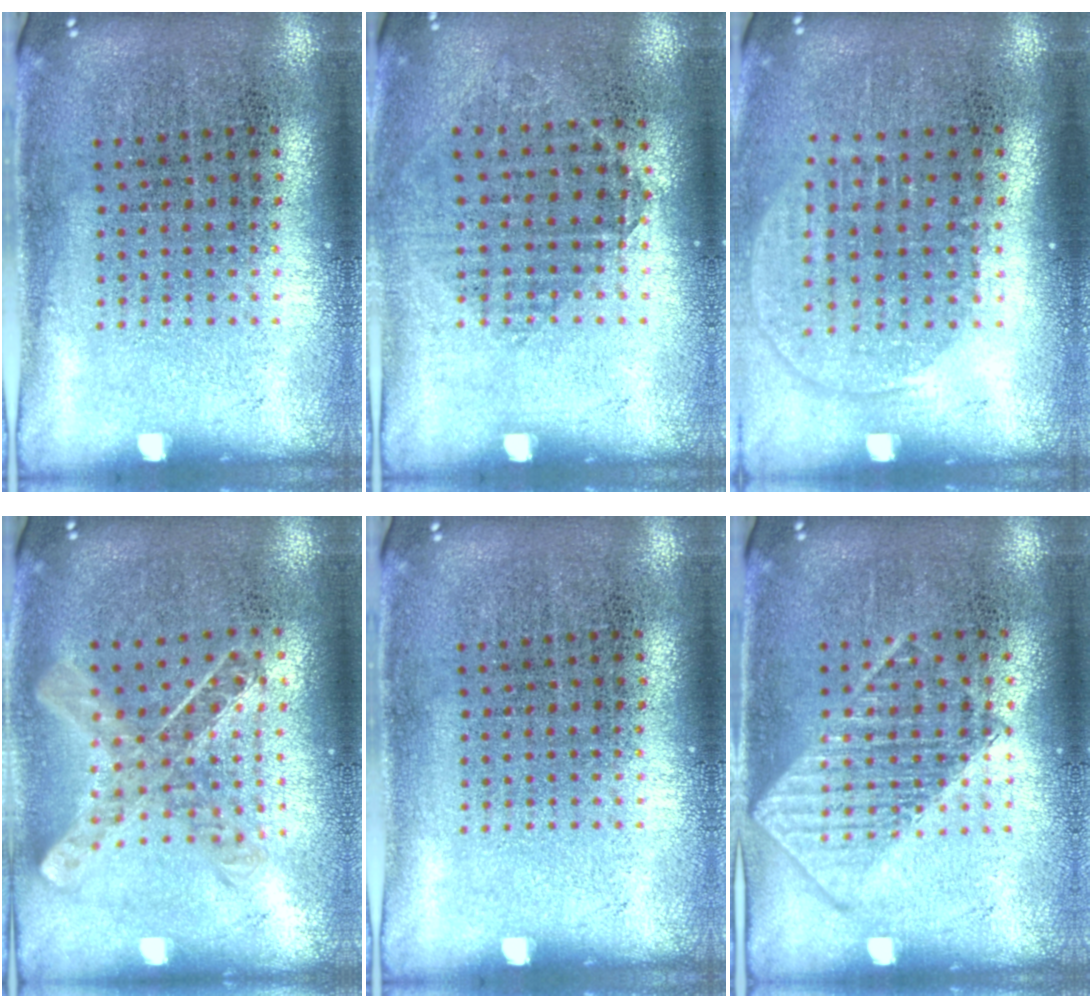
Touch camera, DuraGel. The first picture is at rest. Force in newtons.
{"total": 0.8, "press": 0.8, "slide": 0.3}
{"total": 1.4, "press": 1.2, "slide": 0.7}
{"total": 1.0, "press": 1.0, "slide": 0.1}
{"total": 0.0}
{"total": 1.2, "press": 1.2, "slide": 0.2}